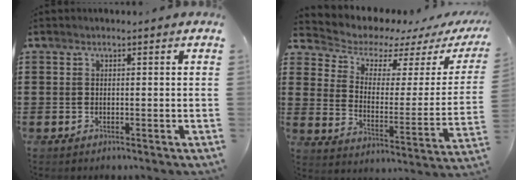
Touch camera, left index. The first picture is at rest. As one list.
[{"total": 4.8, "force": [4.2, 2.1, 0.7], "torque": [-0.048, -0.035, 0.070]}]